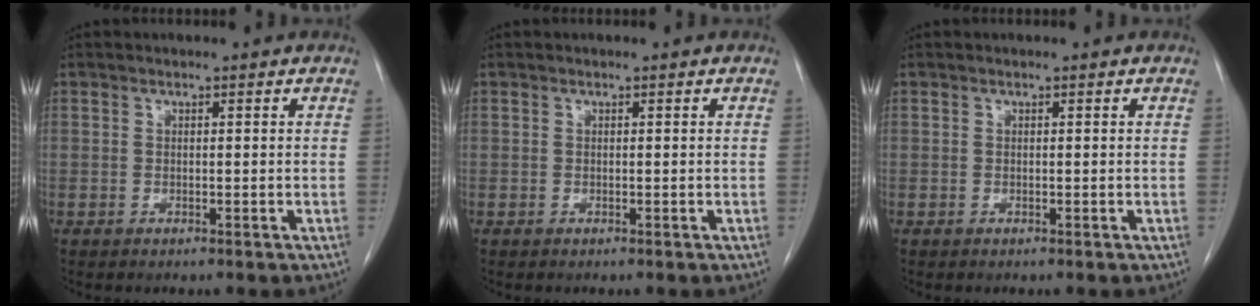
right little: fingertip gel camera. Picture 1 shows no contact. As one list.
[{"total": 0.0}, {"total": 0.0}]